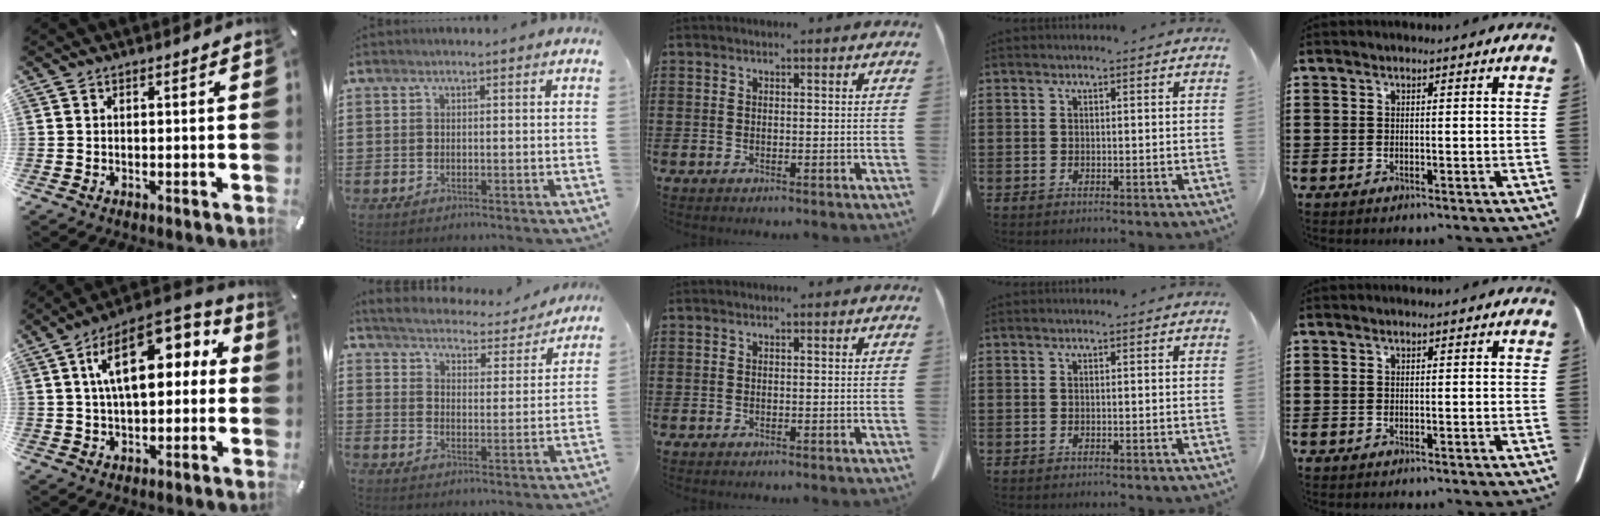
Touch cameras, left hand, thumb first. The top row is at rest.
{"thumb": {"total": 16.2, "force": [5.1, 8.6, 12.7], "torque": [-0.201, -0.014, 0.086]}, "index": {"total": 4.0, "force": [4.0, 0.0, 0.3], "torque": [-0.032, -0.032, 0.063]}}